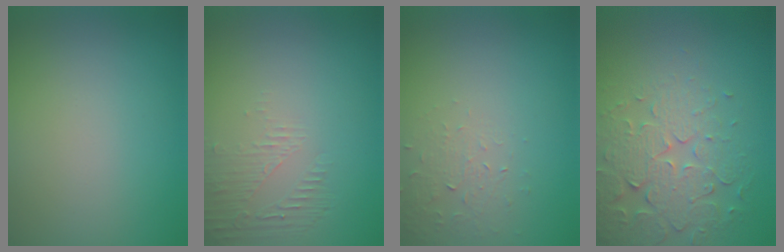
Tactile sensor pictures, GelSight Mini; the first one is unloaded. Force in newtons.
{"total": 1.6, "press": 0.4, "slide": 1.6}
{"total": 1.3, "press": 0.6, "slide": 1.2}
{"total": 4.8, "press": 4.3, "slide": 2.2}